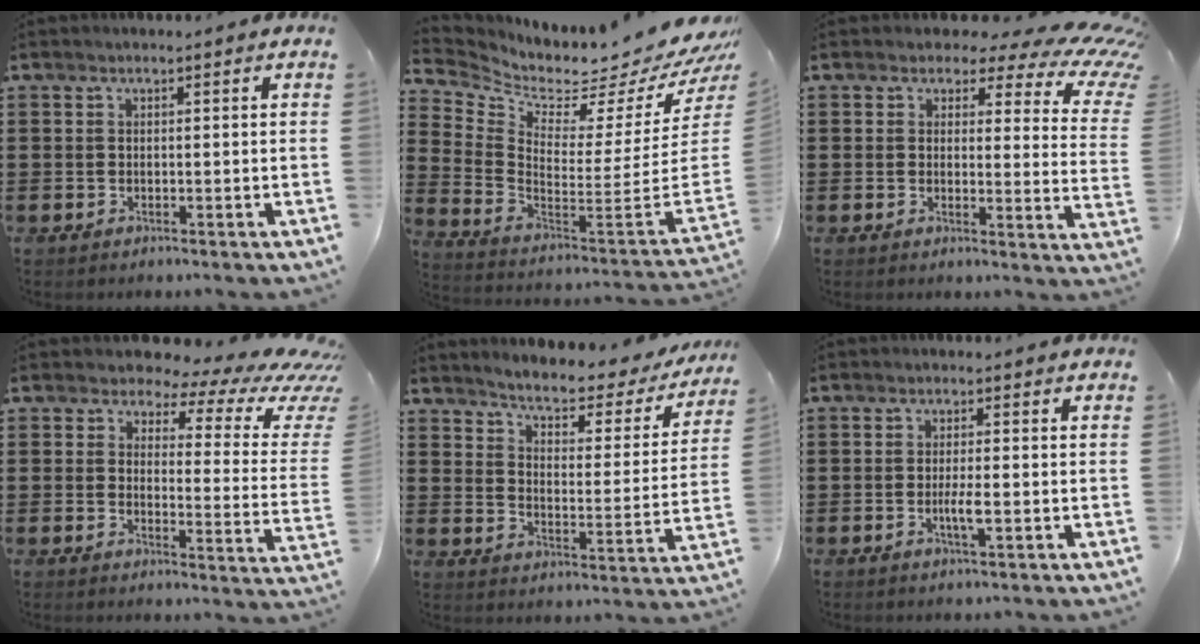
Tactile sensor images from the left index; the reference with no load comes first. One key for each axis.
{"total": 1.9, "fx": 1.3, "fy": 0.9, "fz": 1.1, "tx": -0.035, "ty": -0.056, "tz": 0.006}
{"total": 5.1, "fx": 3.5, "fy": 2.5, "fz": 2.8, "tx": -0.050, "ty": -0.019, "tz": 0.053}
{"total": 5.1, "fx": 3.5, "fy": 2.2, "fz": 3.0, "tx": -0.063, "ty": -0.024, "tz": 0.053}
{"total": 3.8, "fx": 3.5, "fy": 0.5, "fz": 1.3, "tx": -0.047, "ty": -0.028, "tz": 0.049}
{"total": 2.9, "fx": -0.7, "fy": 0.4, "fz": 2.8, "tx": -0.050, "ty": -0.001, "tz": -0.011}